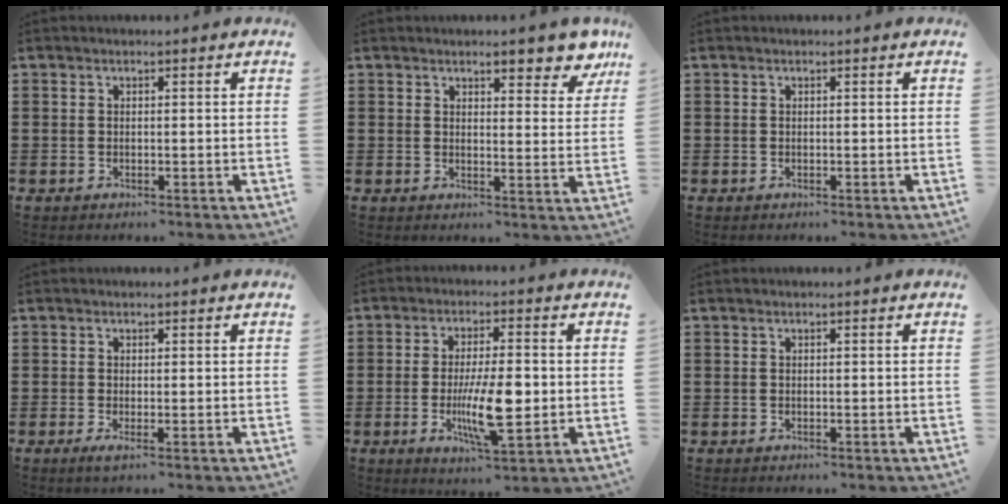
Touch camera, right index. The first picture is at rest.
{"total": 5.3, "force": [4.3, 1.7, 2.6], "torque": [-0.040, -0.011, 0.073]}
{"total": 0.0}
{"total": 1.1, "force": [-0.2, 0.1, 1.1], "torque": [-0.019, -0.005, -0.003]}
{"total": 10.1, "force": [-1.5, 2.8, 9.6], "torque": [-0.178, -0.017, -0.028]}
{"total": 0.0}